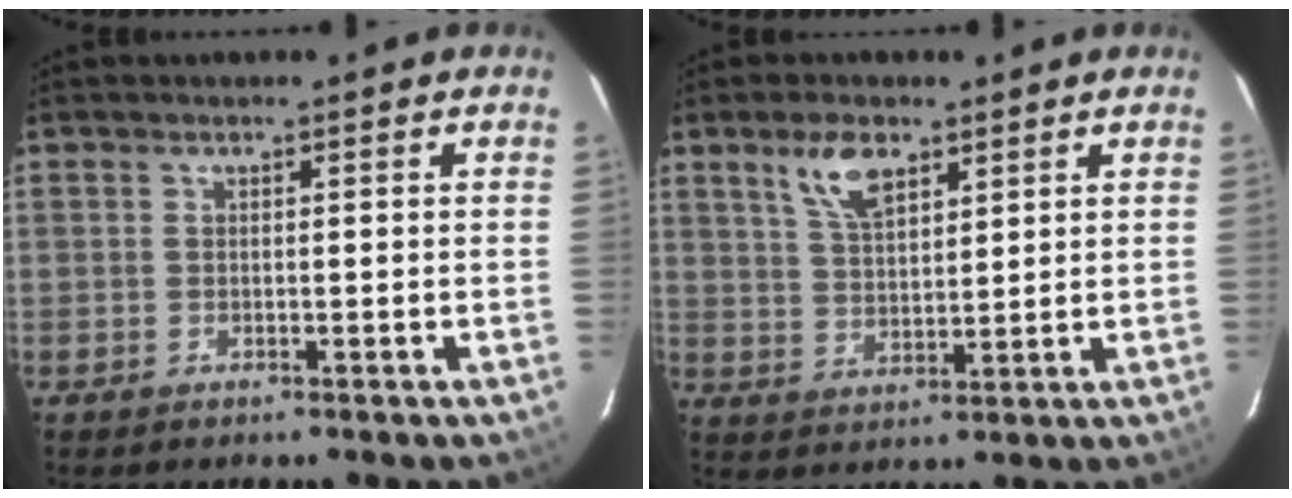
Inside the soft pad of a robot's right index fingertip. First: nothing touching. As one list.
[{"total": 7.3, "force": [4.4, 3.3, 4.8], "torque": [-0.087, 0.010, 0.086]}]